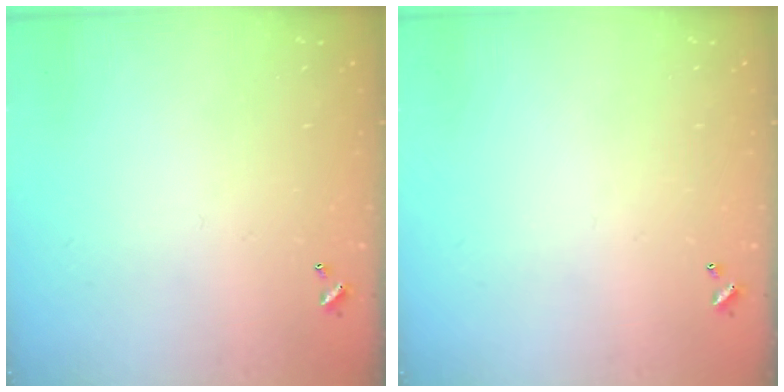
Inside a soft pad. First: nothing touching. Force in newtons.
{"total": 0.0}